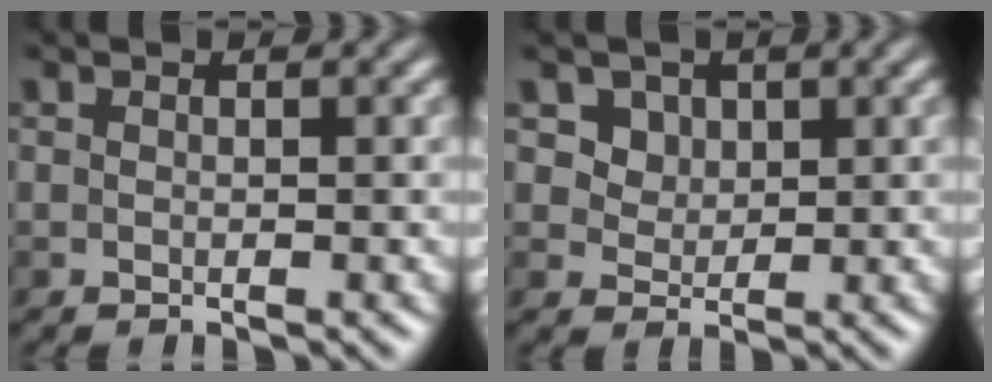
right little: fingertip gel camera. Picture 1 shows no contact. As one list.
[{"total": 3.5, "force": [1.8, 2.7, 1.5], "torque": [-0.042, -0.010, 0.045]}]